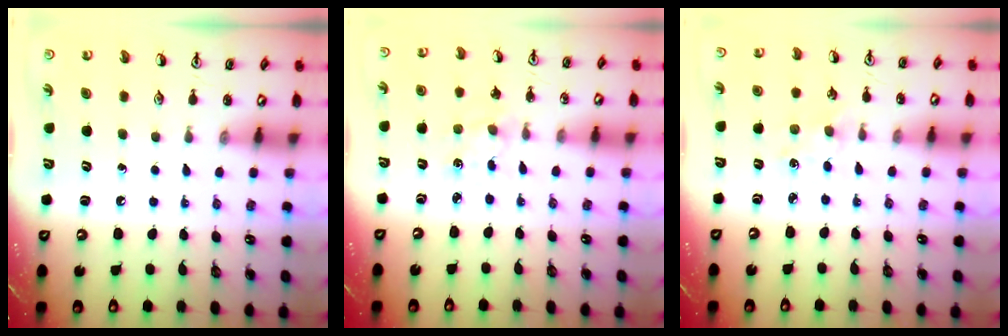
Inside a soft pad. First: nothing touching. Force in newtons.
{"total": 2.7, "press": 2.7, "slide": 0.4}
{"total": 1.1, "press": 1.1, "slide": 0.2}